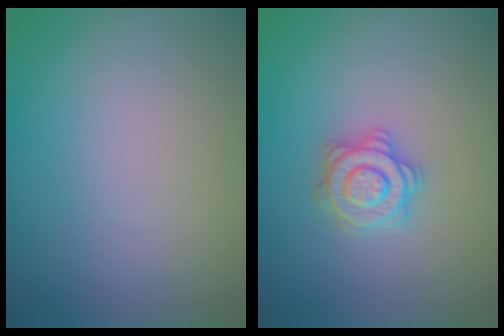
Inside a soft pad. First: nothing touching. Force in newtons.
{"total": 3.1, "press": 3.0, "slide": 0.5}